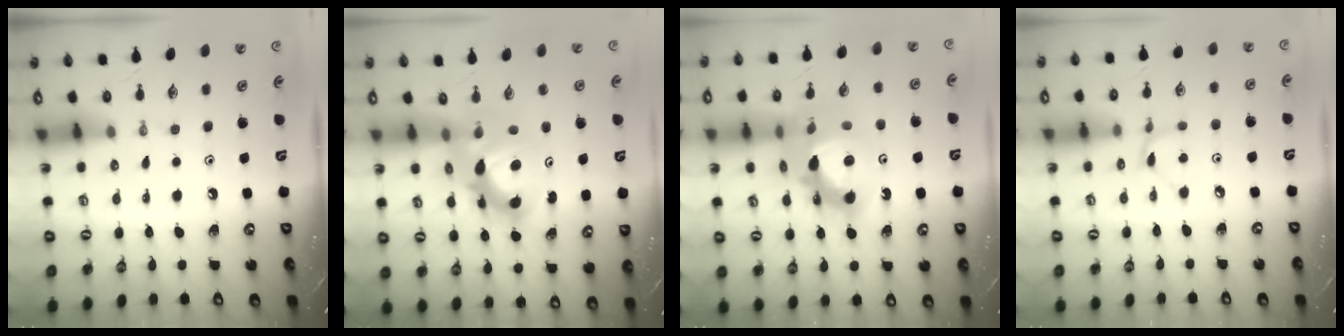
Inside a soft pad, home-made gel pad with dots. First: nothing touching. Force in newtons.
{"total": 9.6, "press": 9.6, "slide": 0.9}
{"total": 16.5, "press": 16.4, "slide": 1.6}
{"total": 2.6, "press": 2.6, "slide": 0.1}